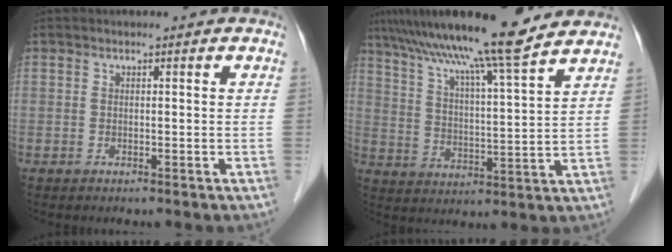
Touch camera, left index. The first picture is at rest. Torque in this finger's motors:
{"motor_torque": [1.07, -1.07, 1.05, 0.21]}